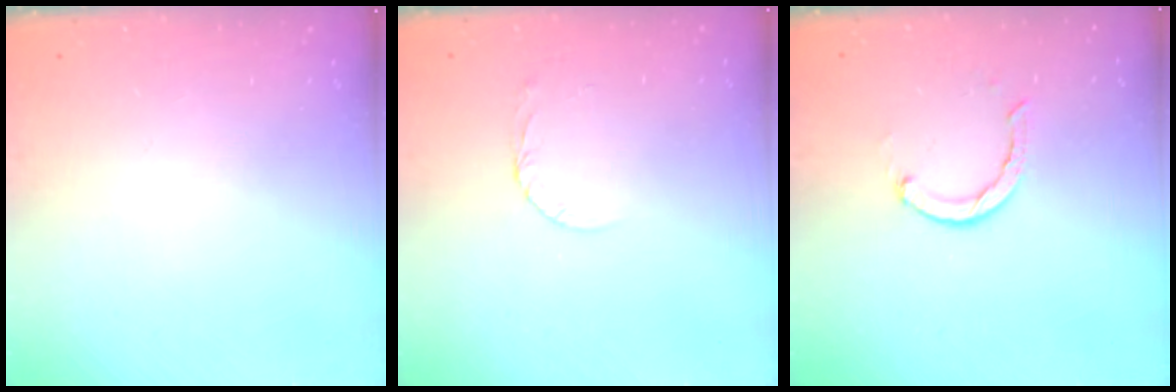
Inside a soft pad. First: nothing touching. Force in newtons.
{"total": 2.6, "press": 2.6, "slide": 0.1}
{"total": 2.4, "press": 2.4, "slide": 0.1}